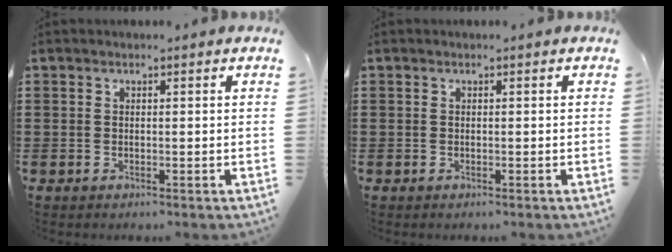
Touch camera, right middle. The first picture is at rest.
{"total": 0.0}